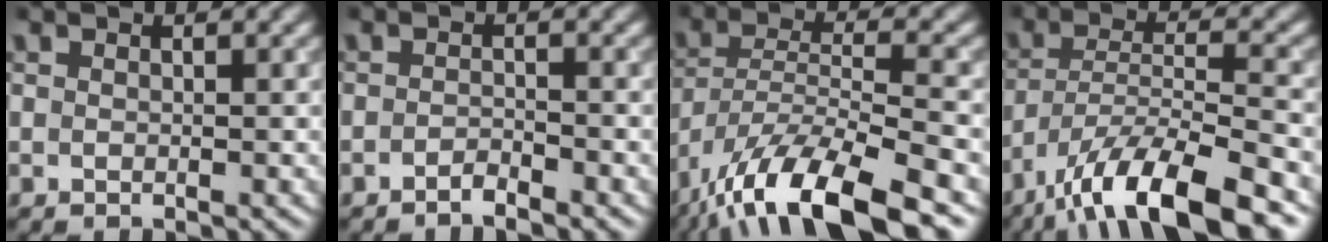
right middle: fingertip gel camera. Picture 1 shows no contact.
{"total": 1.2, "force": [-1.0, 0.2, 0.7], "torque": [-0.010, 0.003, -0.021]}
{"total": 11.9, "force": [-8.4, 2.9, 7.9], "torque": [-0.136, -0.002, -0.154]}
{"total": 11.0, "force": [-7.8, 2.7, 7.3], "torque": [-0.118, 0.004, -0.140]}